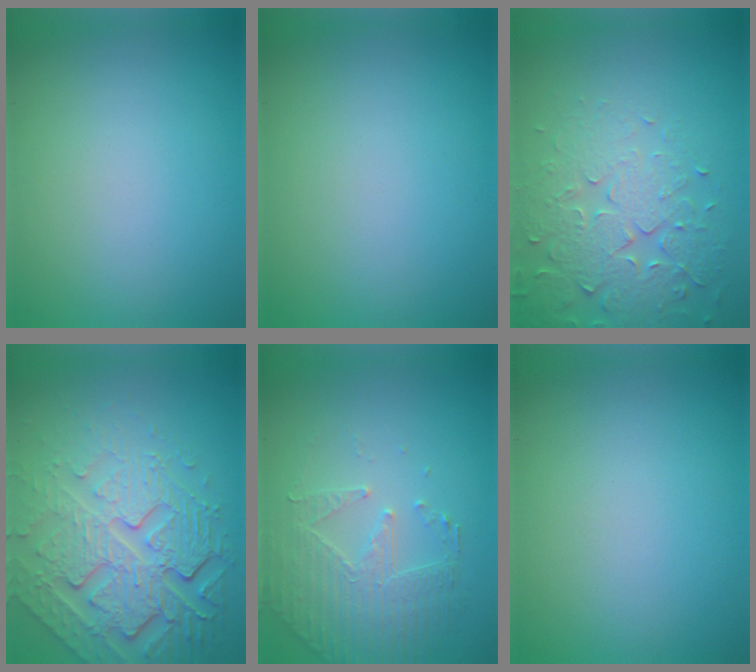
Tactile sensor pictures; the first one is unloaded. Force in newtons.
{"total": 0.0}
{"total": 4.6, "press": 4.5, "slide": 1.1}
{"total": 8.3, "press": 5.8, "slide": 6.0}
{"total": 2.5, "press": 2.2, "slide": 1.2}
{"total": 0.0}